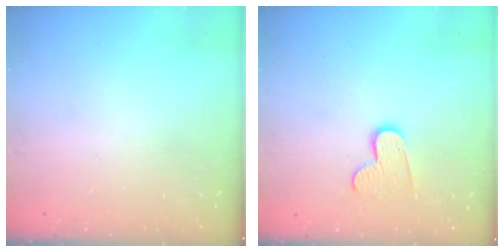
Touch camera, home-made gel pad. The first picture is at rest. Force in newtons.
{"total": 8.5, "press": 8.5, "slide": 0.5}